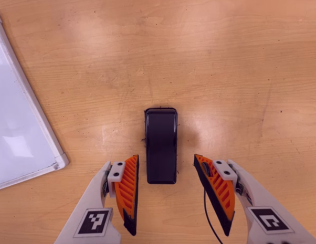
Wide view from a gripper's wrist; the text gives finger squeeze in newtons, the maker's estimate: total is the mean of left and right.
{"total": 0.0}